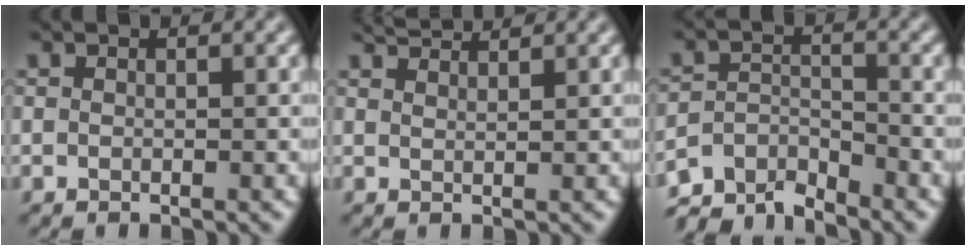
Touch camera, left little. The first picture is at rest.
{"total": 2.3, "force": [2.2, -0.2, 0.5], "torque": [-0.015, 0.009, 0.040]}
{"total": 5.7, "force": [-5.4, 1.5, 1.2], "torque": [-0.015, -0.008, -0.098]}